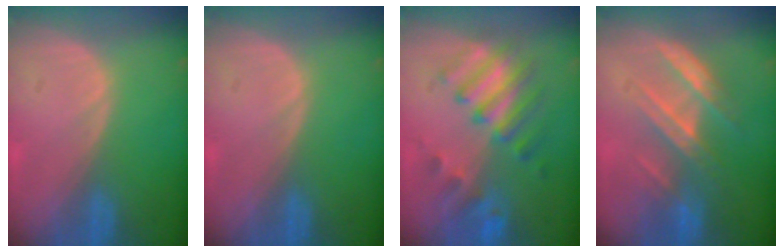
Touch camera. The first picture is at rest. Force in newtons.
{"total": 0.0}
{"total": 7.9, "press": 7.7, "slide": 1.7}
{"total": 7.4, "press": 6.7, "slide": 3.1}